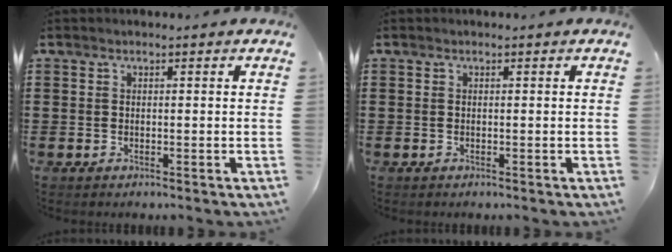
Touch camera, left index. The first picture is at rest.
{"total": 0.0}